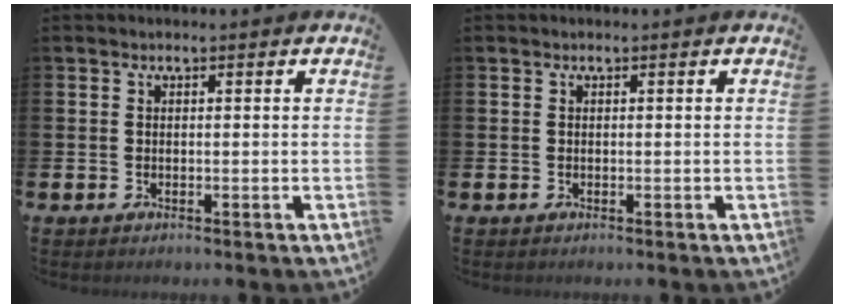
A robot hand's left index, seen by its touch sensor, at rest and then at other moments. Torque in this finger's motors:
{"motor_torque": [0.00, 0.00, 0.00, 0.00]}